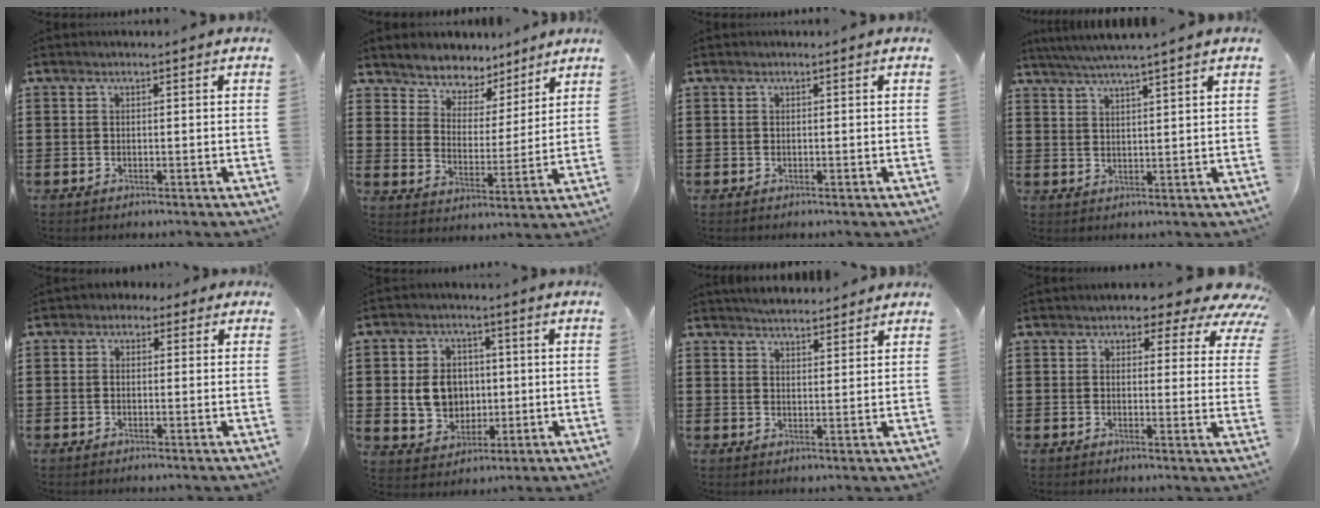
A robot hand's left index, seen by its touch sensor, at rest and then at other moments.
{"total": 5.1, "force": [4.6, 2.0, -1.0], "torque": [-0.017, -0.032, 0.081]}
{"total": 0.0}
{"total": 3.7, "force": [3.3, -0.7, 1.5], "torque": [-0.039, -0.010, 0.059]}
{"total": 1.4, "force": [-0.4, 1.3, 0.6], "torque": [-0.014, 0.007, -0.009]}
{"total": 7.5, "force": [0.3, 6.6, 3.6], "torque": [-0.078, 0.013, 0.005]}
{"total": 2.9, "force": [2.9, 0.5, 0.2], "torque": [-0.011, -0.002, 0.055]}
{"total": 4.3, "force": [3.2, 1.9, 2.1], "torque": [-0.033, -0.015, 0.048]}